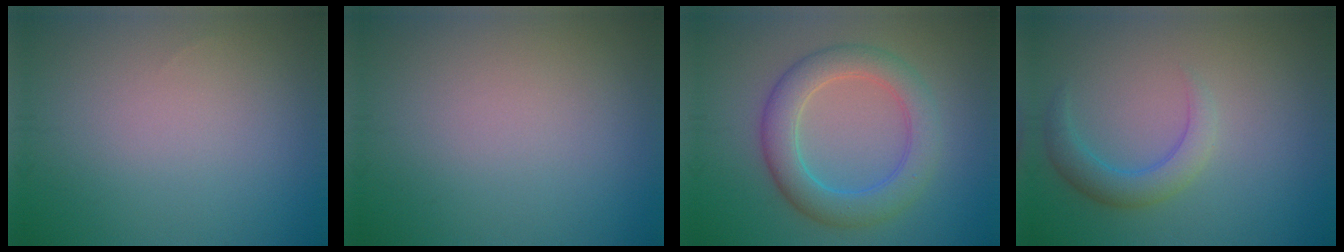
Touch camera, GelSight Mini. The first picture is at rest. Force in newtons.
{"total": 0.0}
{"total": 5.9, "press": 5.9, "slide": 0.1}
{"total": 3.0, "press": 3.0, "slide": 0.2}